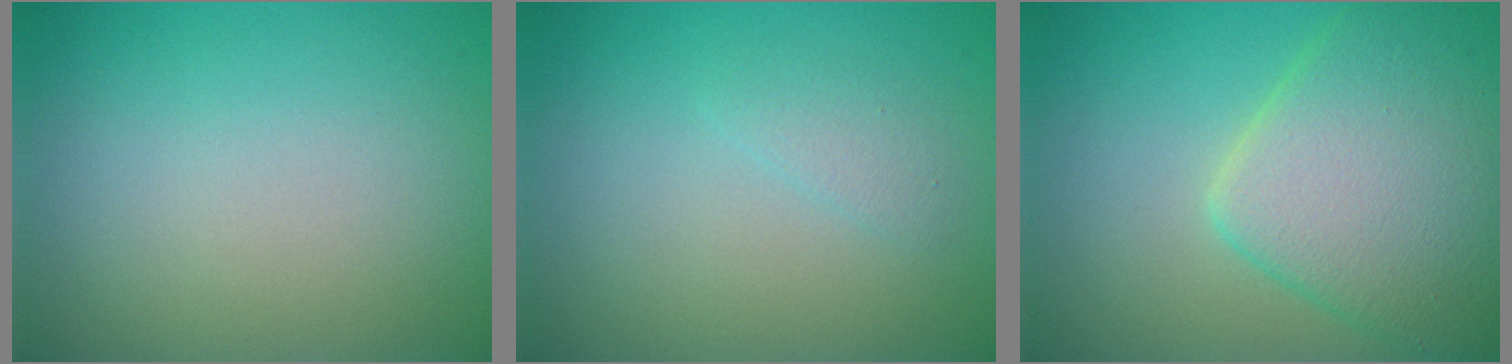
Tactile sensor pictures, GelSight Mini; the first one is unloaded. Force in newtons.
{"total": 1.1, "press": 1.1, "slide": 0.1}
{"total": 7.5, "press": 7.5, "slide": 0.1}